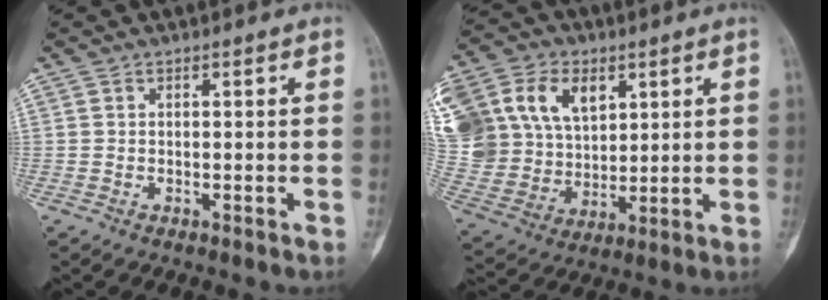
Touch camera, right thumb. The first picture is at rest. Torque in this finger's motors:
{"motor_torque": [1.17, 3.84, 0.76, -0.13, 0.67]}